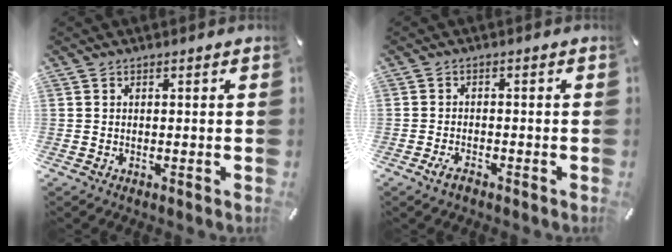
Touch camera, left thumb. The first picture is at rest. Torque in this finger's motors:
{"motor_torque": [-0.02, 0.04, 0.06, -0.06, 0.00]}